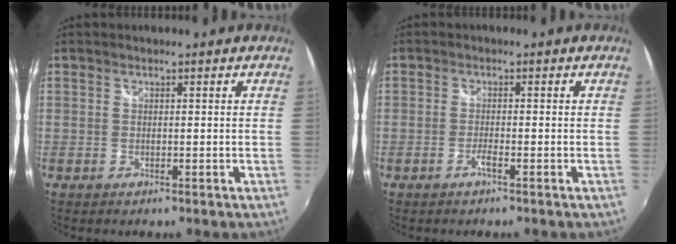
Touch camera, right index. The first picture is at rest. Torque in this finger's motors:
{"motor_torque": [0.68, 0.07, 0.15, 0.04]}